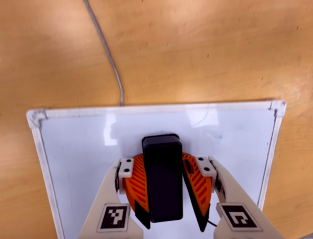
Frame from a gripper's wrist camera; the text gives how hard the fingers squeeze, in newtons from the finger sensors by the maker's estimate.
{"total": 15.6, "left": 17.6, "right": 13.7}